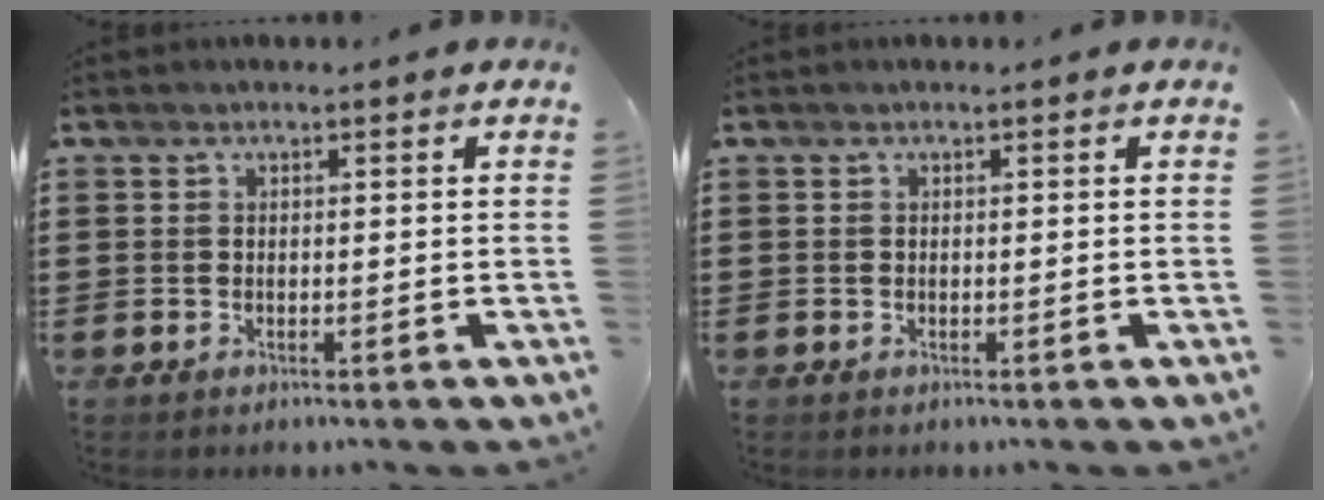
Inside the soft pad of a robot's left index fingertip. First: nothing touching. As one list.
[{"total": 0.0}]